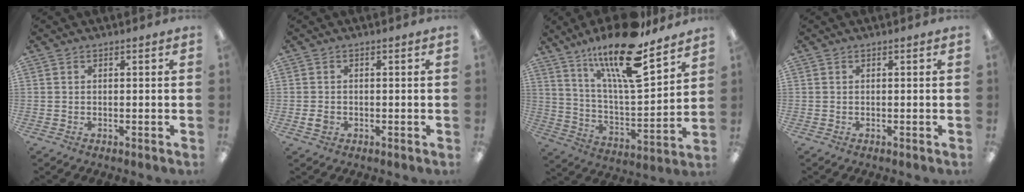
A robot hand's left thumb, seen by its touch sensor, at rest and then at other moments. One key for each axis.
{"total": 2.3, "fx": -0.5, "fy": 1.9, "fz": 1.1, "tx": -0.017, "ty": 0.004, "tz": -0.008}
{"total": 20.5, "fx": 15.0, "fy": 5.3, "fz": 13.0, "tx": -0.235, "ty": -0.092, "tz": 0.251}
{"total": 0.0}